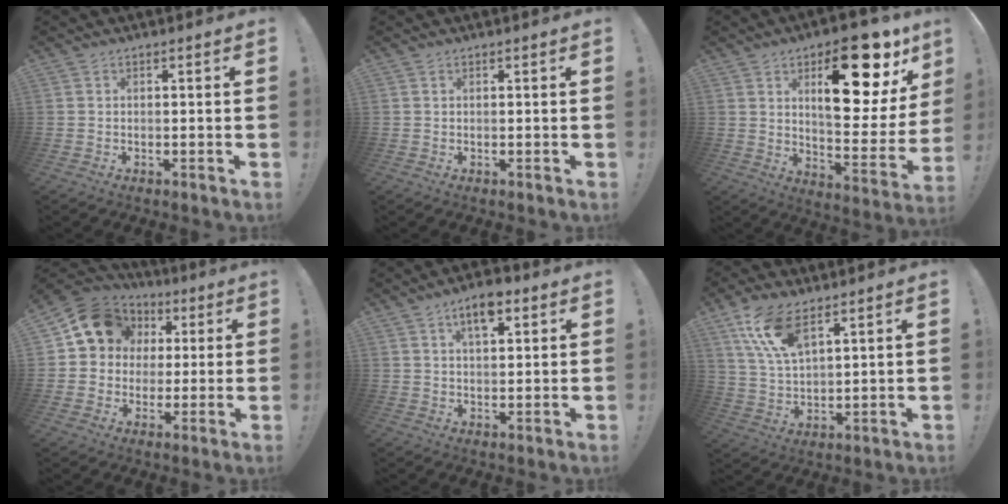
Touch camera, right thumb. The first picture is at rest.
{"total": 0.0}
{"total": 23.3, "force": [10.3, 9.6, 18.6], "torque": [-0.246, -0.062, 0.172]}
{"total": 13.6, "force": [4.5, 11.4, 5.9], "torque": [-0.080, -0.013, 0.092]}
{"total": 7.4, "force": [4.0, 3.4, 5.2], "torque": [-0.073, -0.012, 0.067]}
{"total": 12.3, "force": [7.9, 5.3, 7.8], "torque": [-0.161, -0.028, 0.148]}